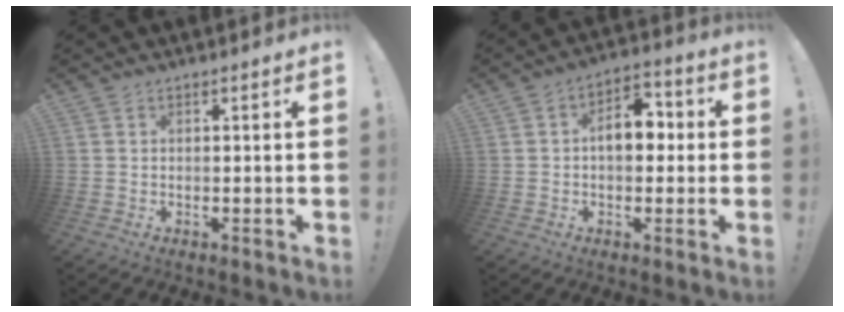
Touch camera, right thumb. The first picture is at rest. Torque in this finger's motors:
{"motor_torque": [0.80, 0.87, 1.10, -0.13, 0.00]}